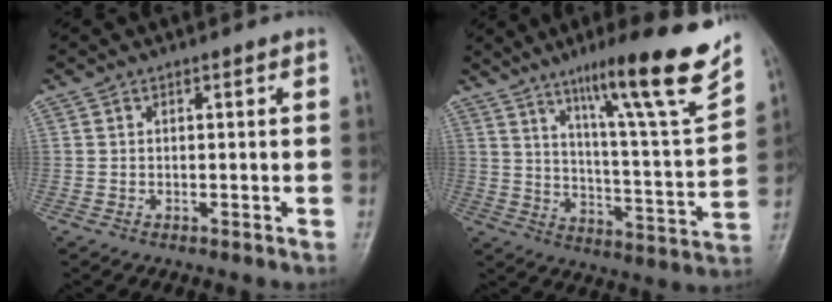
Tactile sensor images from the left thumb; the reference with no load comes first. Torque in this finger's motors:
{"motor_torque": [0.57, 0.18, 1.44, -1.33, 0.10]}